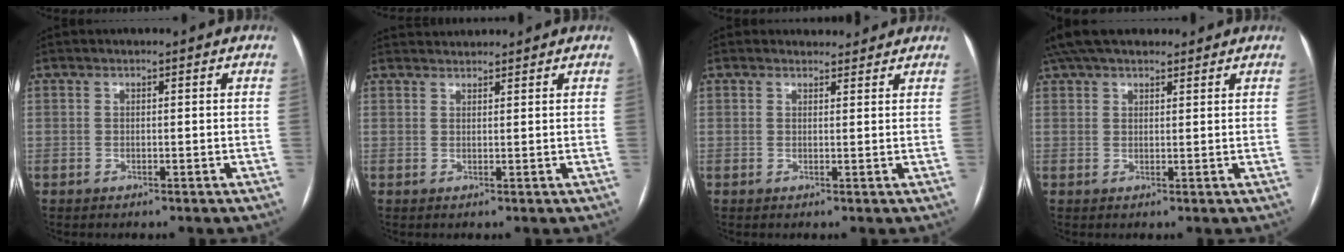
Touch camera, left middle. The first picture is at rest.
{"total": 3.1, "force": [3.1, 0.2, 0.2], "torque": [-0.007, 0.029, 0.056]}
{"total": 2.8, "force": [2.6, 1.0, 0.0], "torque": [-0.002, 0.008, 0.031]}
{"total": 11.1, "force": [9.2, 3.8, 4.8], "torque": [-0.077, 0.055, 0.151]}